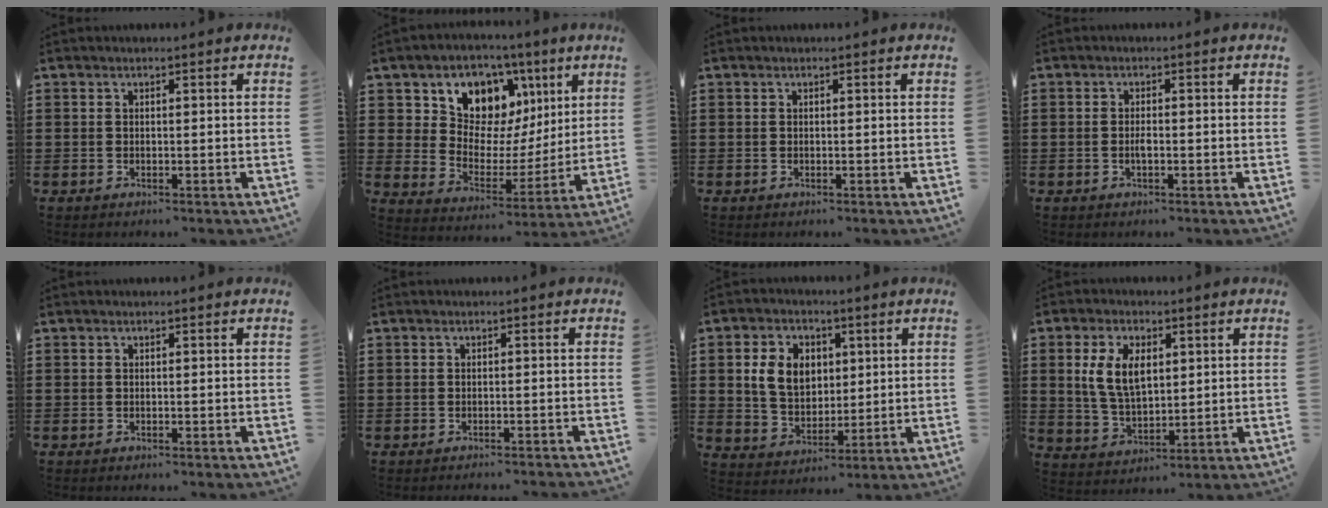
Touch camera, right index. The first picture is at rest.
{"total": 9.3, "force": [5.6, 6.6, 3.3], "torque": [-0.104, -0.037, 0.099]}
{"total": 0.0}
{"total": 1.3, "force": [-0.4, 0.5, 1.2], "torque": [-0.022, 0.001, -0.008]}
{"total": 0.0}
{"total": 0.8, "force": [-0.8, 0.0, -0.1], "torque": [0.000, 0.001, -0.017]}
{"total": 7.5, "force": [1.8, 5.8, 4.4], "torque": [-0.112, 0.012, 0.026]}
{"total": 7.7, "force": [2.1, 4.4, 5.9], "torque": [-0.141, 0.010, 0.034]}